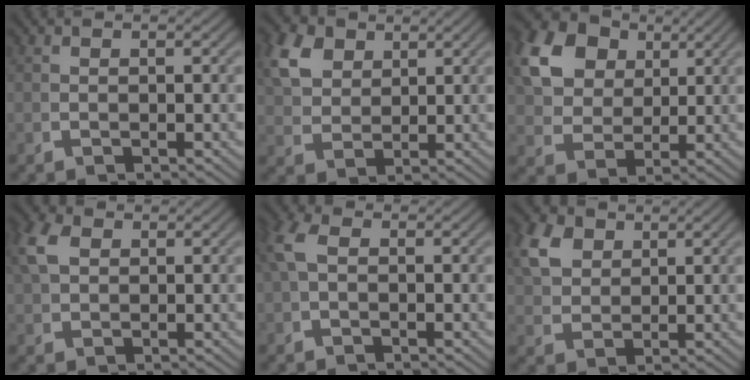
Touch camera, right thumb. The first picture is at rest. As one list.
[{"total": 5.8, "force": [3.2, 3.7, 3.1], "torque": [-0.068, -0.004, 0.068]}, {"total": 11.3, "force": [4.2, 8.4, 6.2], "torque": [-0.145, -0.008, 0.076]}, {"total": 3.0, "force": [2.0, 1.5, 1.6], "torque": [-0.038, 0.004, 0.043]}, {"total": 1.9, "force": [0.5, 1.1, 1.4], "torque": [-0.041, 0.000, 0.013]}, {"total": 5.2, "force": [3.1, 3.2, 2.7], "torque": [-0.057, -0.001, 0.066]}]